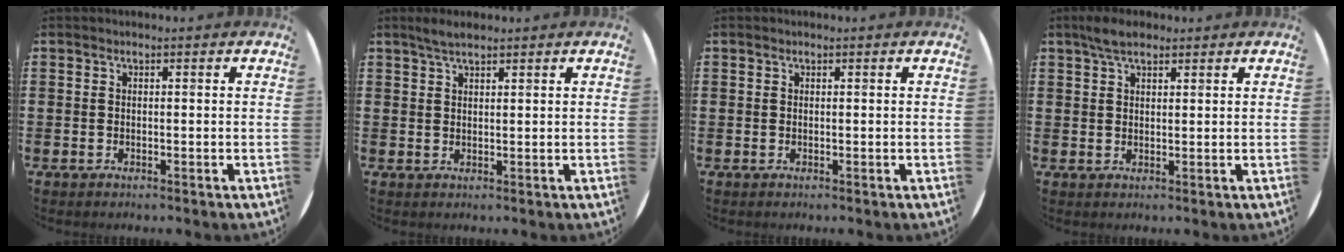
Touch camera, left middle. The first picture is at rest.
{"total": 2.3, "force": [2.0, 0.5, 1.1], "torque": [-0.024, 0.006, 0.036]}
{"total": 0.0}
{"total": 3.4, "force": [2.6, 1.3, 1.6], "torque": [-0.028, 0.005, 0.047]}